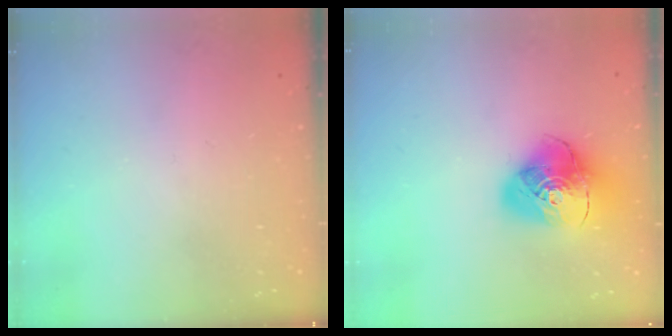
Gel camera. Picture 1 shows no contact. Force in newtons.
{"total": 15.3, "press": 15.2, "slide": 1.8}